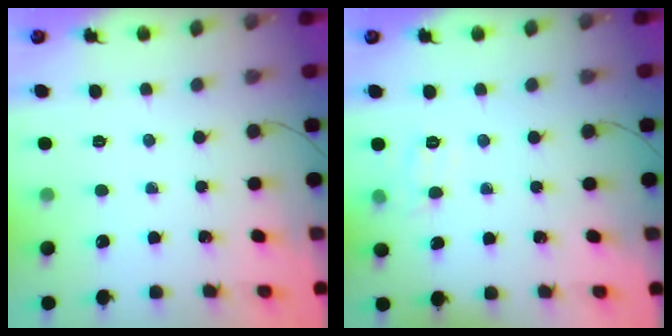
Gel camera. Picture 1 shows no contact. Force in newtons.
{"total": 6.9, "press": 6.8, "slide": 1.3}